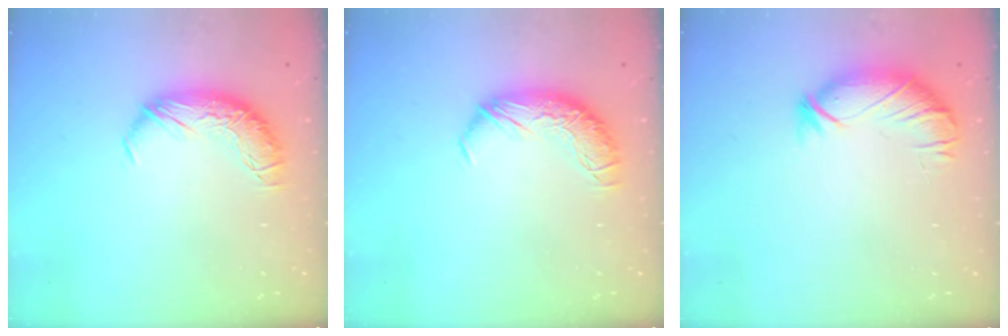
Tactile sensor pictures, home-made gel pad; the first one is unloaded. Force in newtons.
{"total": 0.0}
{"total": 3.4, "press": 3.0, "slide": 1.5}